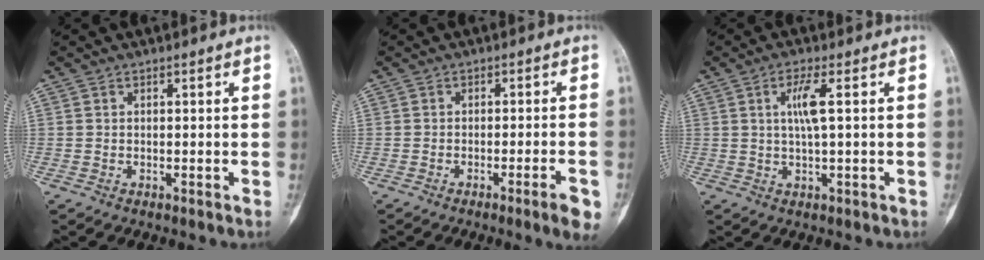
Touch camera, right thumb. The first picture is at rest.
{"total": 5.0, "force": [-2.6, 0.2, 4.3], "torque": [-0.058, 0.005, -0.036]}
{"total": 4.5, "force": [1.0, 0.4, 4.4], "torque": [-0.095, 0.000, 0.019]}